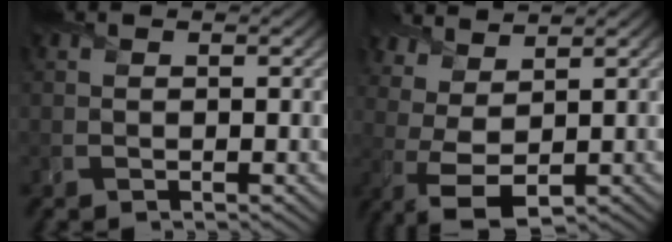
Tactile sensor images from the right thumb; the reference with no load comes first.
{"total": 5.0, "force": [2.5, 1.9, 3.9], "torque": [-0.087, 0.008, 0.052]}